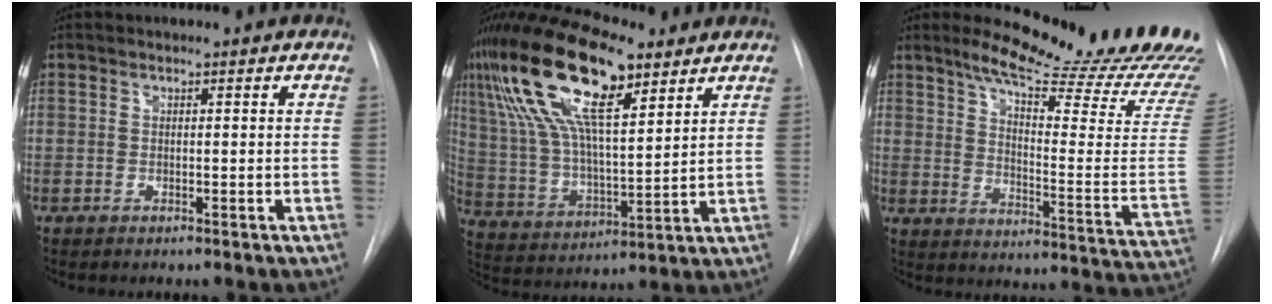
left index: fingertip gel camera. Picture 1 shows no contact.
{"total": 19.5, "force": [10.5, 5.6, 15.5], "torque": [-0.317, 0.035, 0.195]}
{"total": 24.1, "force": [20.6, 0.7, 12.5], "torque": [-0.183, -0.100, 0.262]}